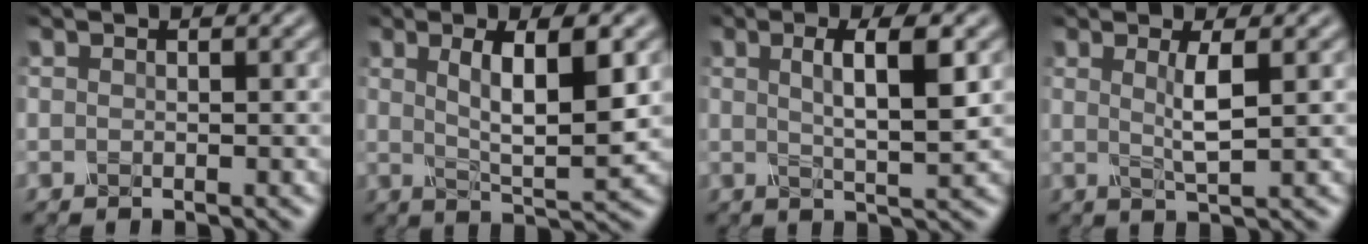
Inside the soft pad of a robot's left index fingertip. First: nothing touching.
{"total": 5.9, "force": [1.2, 1.4, 5.6], "torque": [-0.092, -0.005, 0.030]}
{"total": 4.6, "force": [0.8, 0.8, 4.5], "torque": [-0.074, 0.001, 0.020]}
{"total": 2.4, "force": [0.2, 0.2, 2.4], "torque": [-0.047, -0.004, 0.012]}